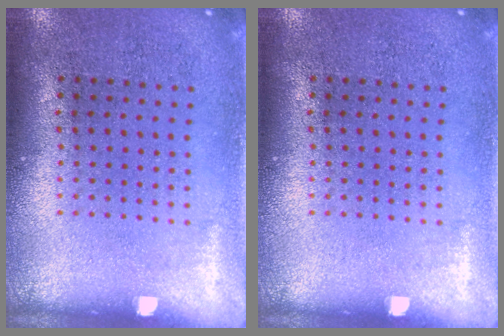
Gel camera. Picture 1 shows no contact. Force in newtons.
{"total": 0.0}